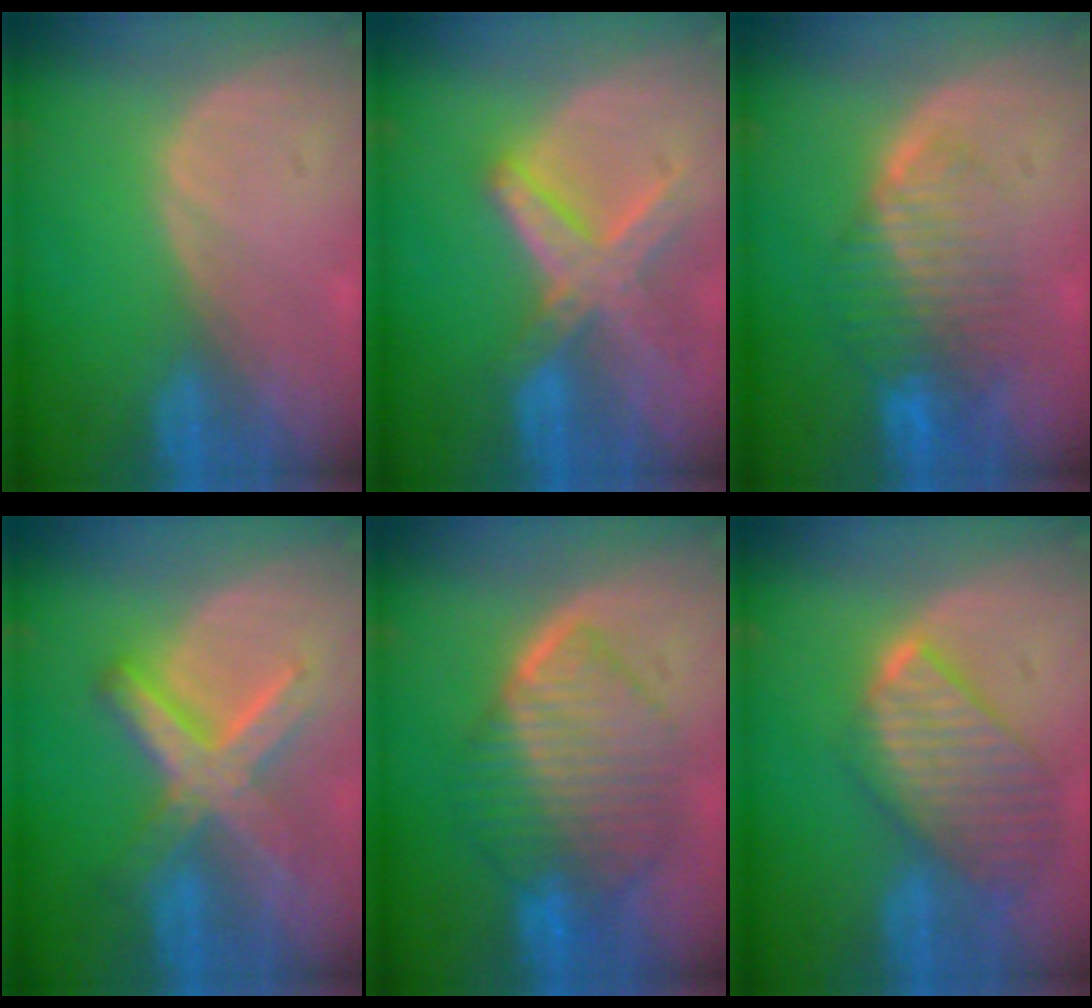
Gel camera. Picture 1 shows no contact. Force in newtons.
{"total": 8.2, "press": 7.1, "slide": 4.1}
{"total": 8.4, "press": 7.2, "slide": 4.3}
{"total": 8.9, "press": 8.9, "slide": 0.7}
{"total": 10.5, "press": 10.4, "slide": 1.0}
{"total": 9.8, "press": 8.4, "slide": 5.0}